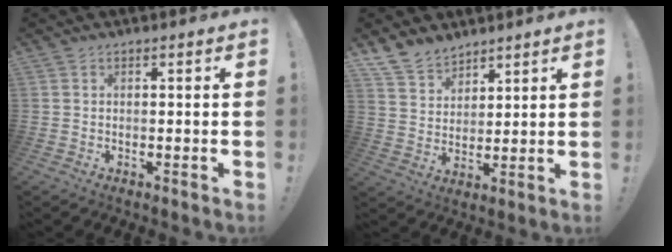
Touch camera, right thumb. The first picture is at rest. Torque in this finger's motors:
{"motor_torque": [0.03, 0.15, 0.13, 0.08, 0.00]}